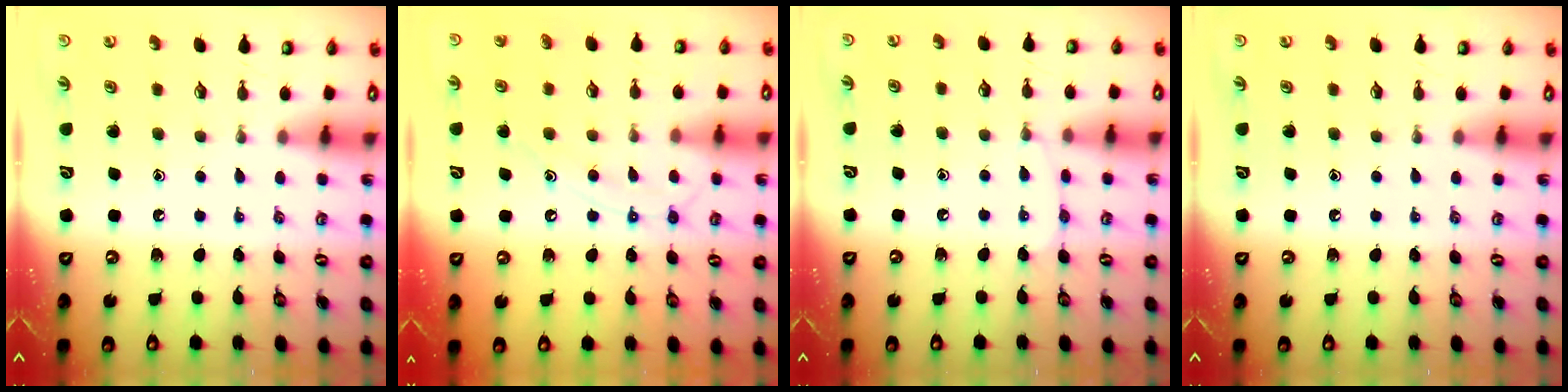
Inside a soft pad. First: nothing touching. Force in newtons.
{"total": 10.7, "press": 10.7, "slide": 1.0}
{"total": 6.4, "press": 6.3, "slide": 0.7}
{"total": 0.0}